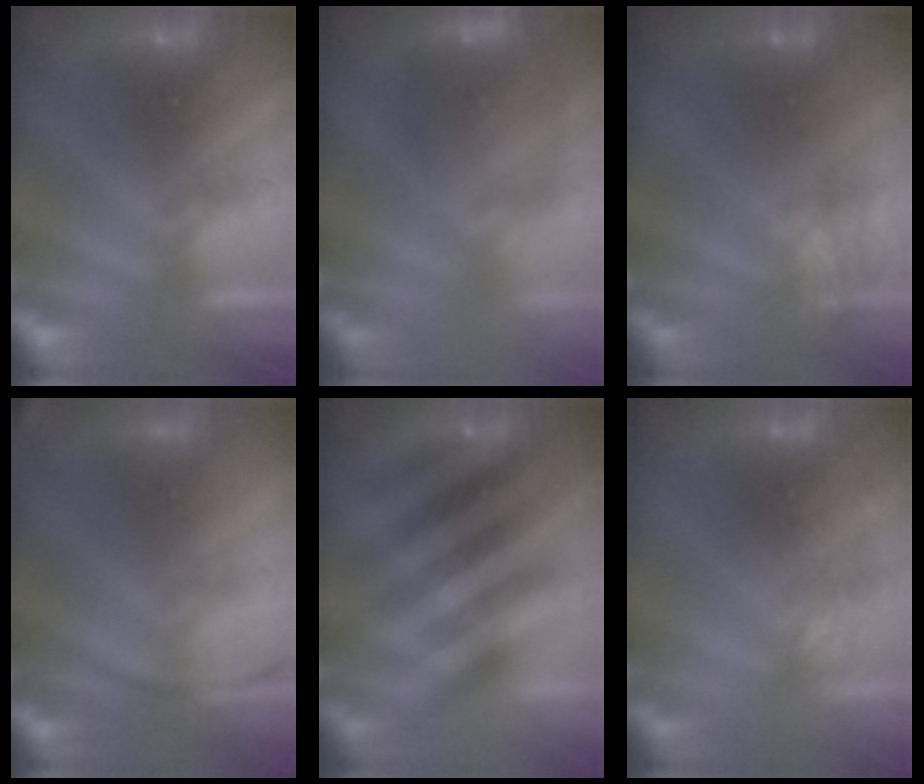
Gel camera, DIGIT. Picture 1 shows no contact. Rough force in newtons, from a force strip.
{"total": 8.4}
{"total": 5.3}
{"total": 2.2}
{"total": 2.3}
{"total": 2.6}